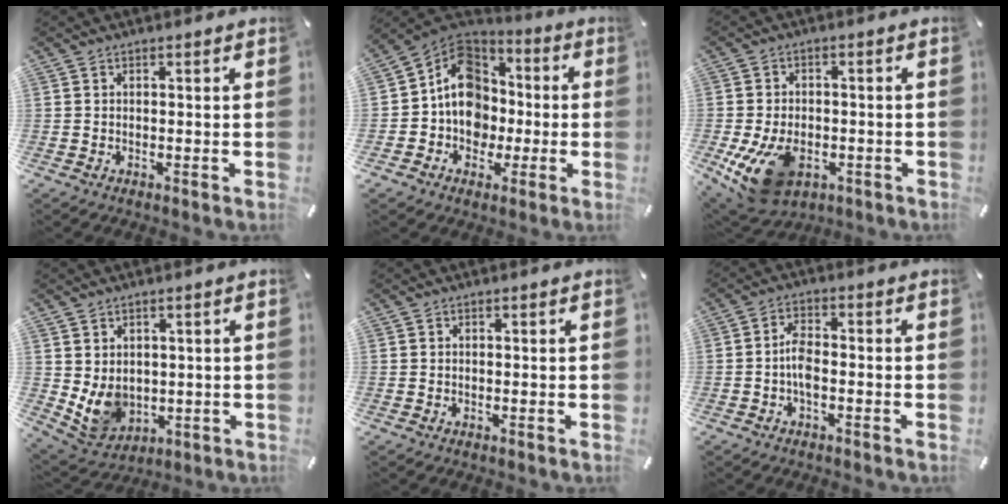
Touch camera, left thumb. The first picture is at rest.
{"total": 13.4, "force": [-1.2, 12.1, 5.6], "torque": [-0.103, 0.016, -0.017]}
{"total": 12.5, "force": [-4.2, 8.6, 8.0], "torque": [-0.154, 0.012, -0.071]}
{"total": 7.6, "force": [1.2, 6.9, 2.9], "torque": [-0.082, -0.018, 0.026]}
{"total": 0.0}
{"total": 4.6, "force": [-1.3, 2.2, 3.9], "torque": [-0.080, 0.006, -0.026]}